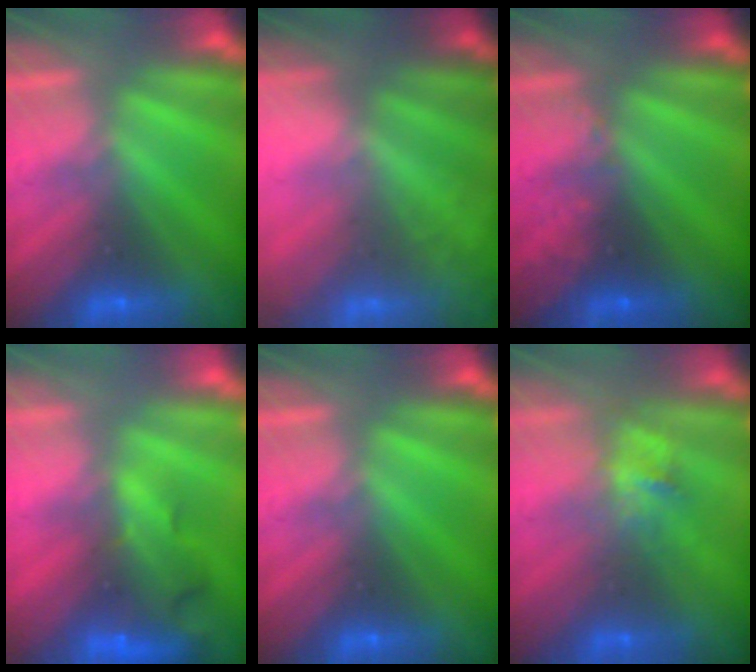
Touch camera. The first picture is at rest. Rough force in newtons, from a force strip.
{"total": 10.7}
{"total": 2.9}
{"total": 7.1}
{"total": 0.0}
{"total": 2.9}